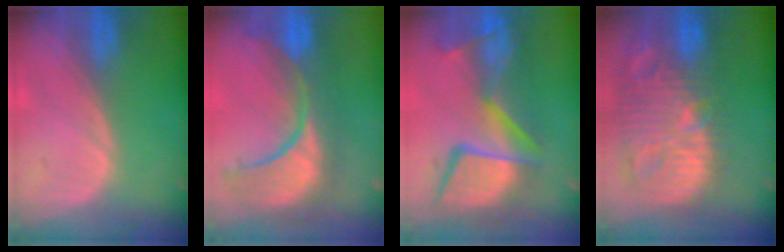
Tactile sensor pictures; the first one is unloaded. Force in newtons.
{"total": 11.8, "press": 10.8, "slide": 4.8}
{"total": 13.1, "press": 11.3, "slide": 6.6}
{"total": 14.5, "press": 12.5, "slide": 7.3}